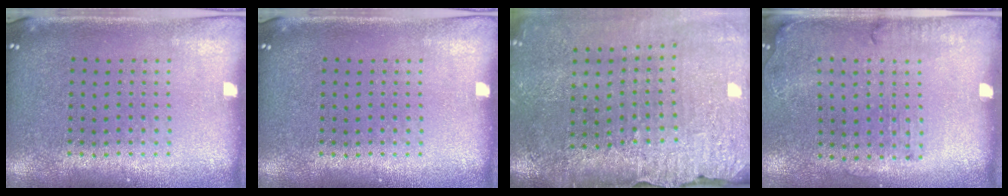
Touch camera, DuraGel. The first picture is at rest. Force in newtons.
{"total": 0.0}
{"total": 3.7, "press": 3.4, "slide": 1.4}
{"total": 1.7, "press": 1.2, "slide": 1.2}